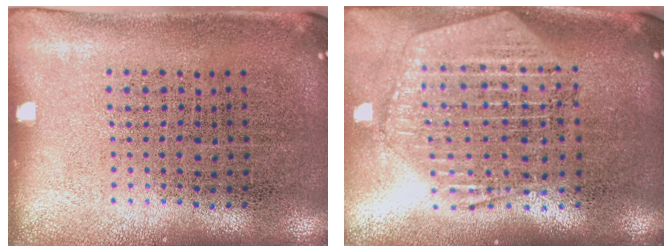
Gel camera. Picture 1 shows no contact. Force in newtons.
{"total": 2.6, "press": 2.1, "slide": 1.4}